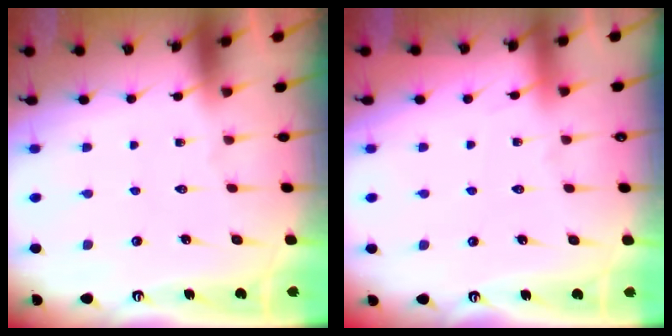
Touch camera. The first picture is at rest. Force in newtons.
{"total": 2.6, "press": 2.6, "slide": 0.4}